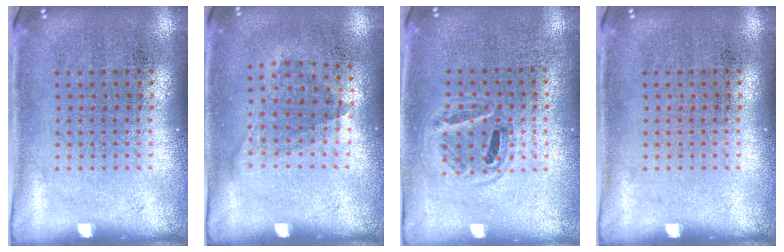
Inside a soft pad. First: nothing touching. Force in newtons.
{"total": 1.1, "press": 0.8, "slide": 0.7}
{"total": 0.9, "press": 0.9, "slide": 0.3}
{"total": 0.0}